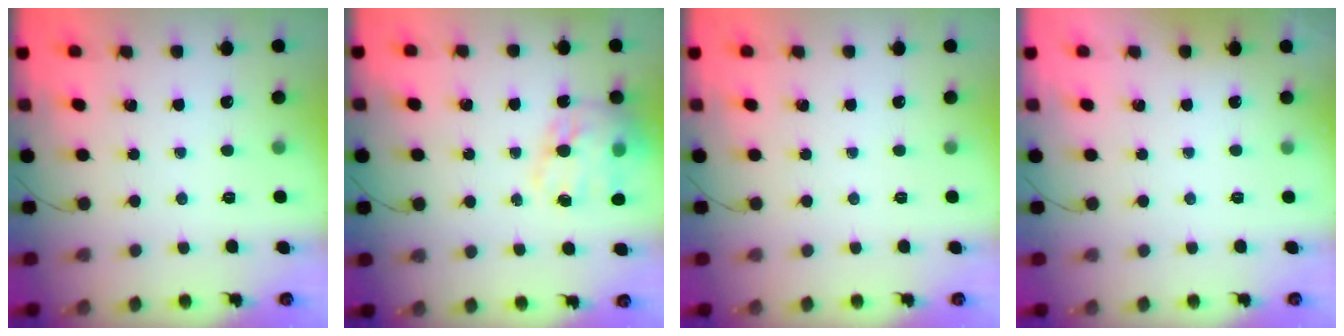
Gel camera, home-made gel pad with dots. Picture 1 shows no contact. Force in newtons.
{"total": 17.8, "press": 17.4, "slide": 4.0}
{"total": 0.0}
{"total": 1.9, "press": 1.9, "slide": 0.3}